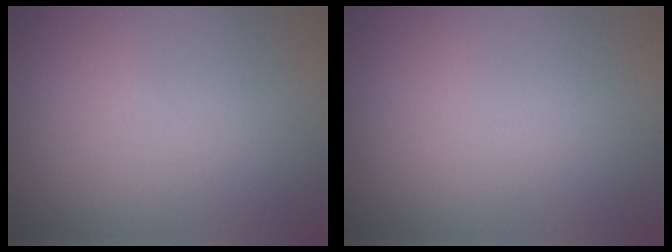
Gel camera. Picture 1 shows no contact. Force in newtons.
{"total": 0.0}